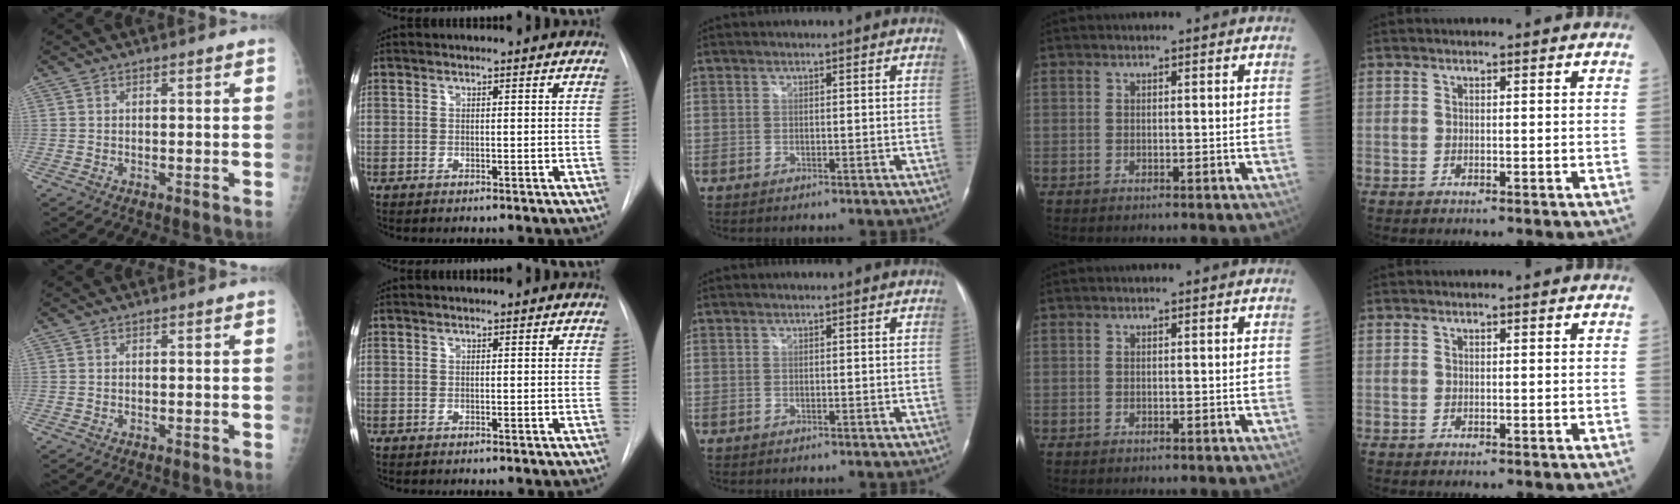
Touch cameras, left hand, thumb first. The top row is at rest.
{}